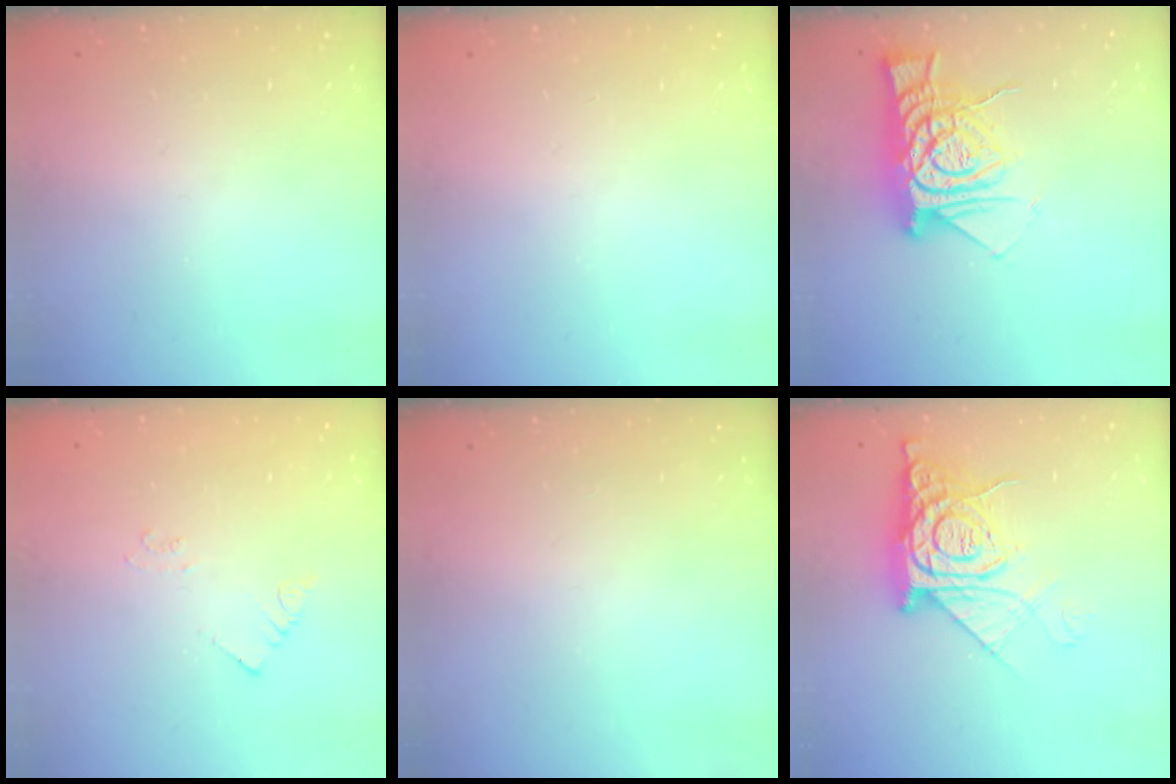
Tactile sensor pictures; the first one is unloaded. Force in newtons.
{"total": 0.0}
{"total": 12.5, "press": 12.5, "slide": 1.1}
{"total": 2.1, "press": 2.1, "slide": 0.3}
{"total": 0.0}
{"total": 13.7, "press": 13.6, "slide": 1.5}